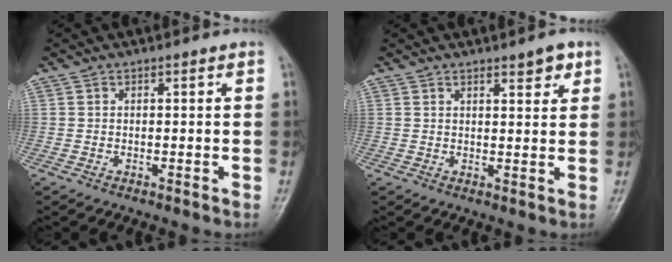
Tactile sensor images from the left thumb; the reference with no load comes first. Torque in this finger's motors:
{"motor_torque": [0.05, 0.06, -0.13, -0.14, 0.03]}